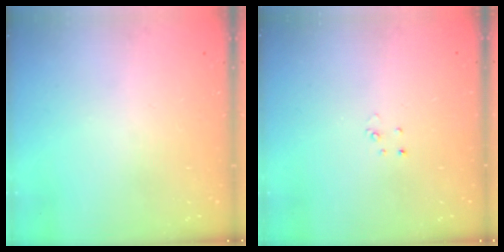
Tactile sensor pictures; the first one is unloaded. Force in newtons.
{"total": 2.0, "press": 2.0, "slide": 0.2}